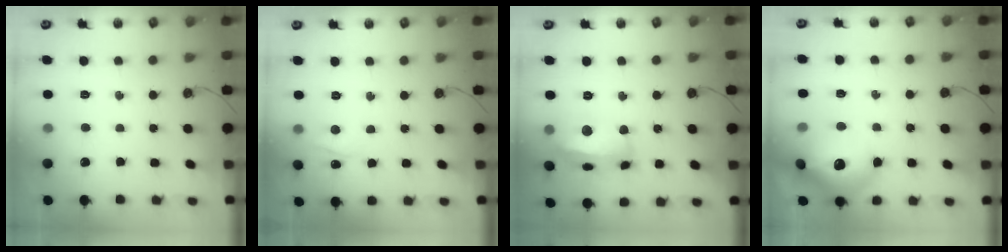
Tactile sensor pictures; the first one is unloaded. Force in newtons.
{"total": 5.7, "press": 5.6, "slide": 0.8}
{"total": 17.0, "press": 16.9, "slide": 1.9}
{"total": 18.7, "press": 18.6, "slide": 1.6}